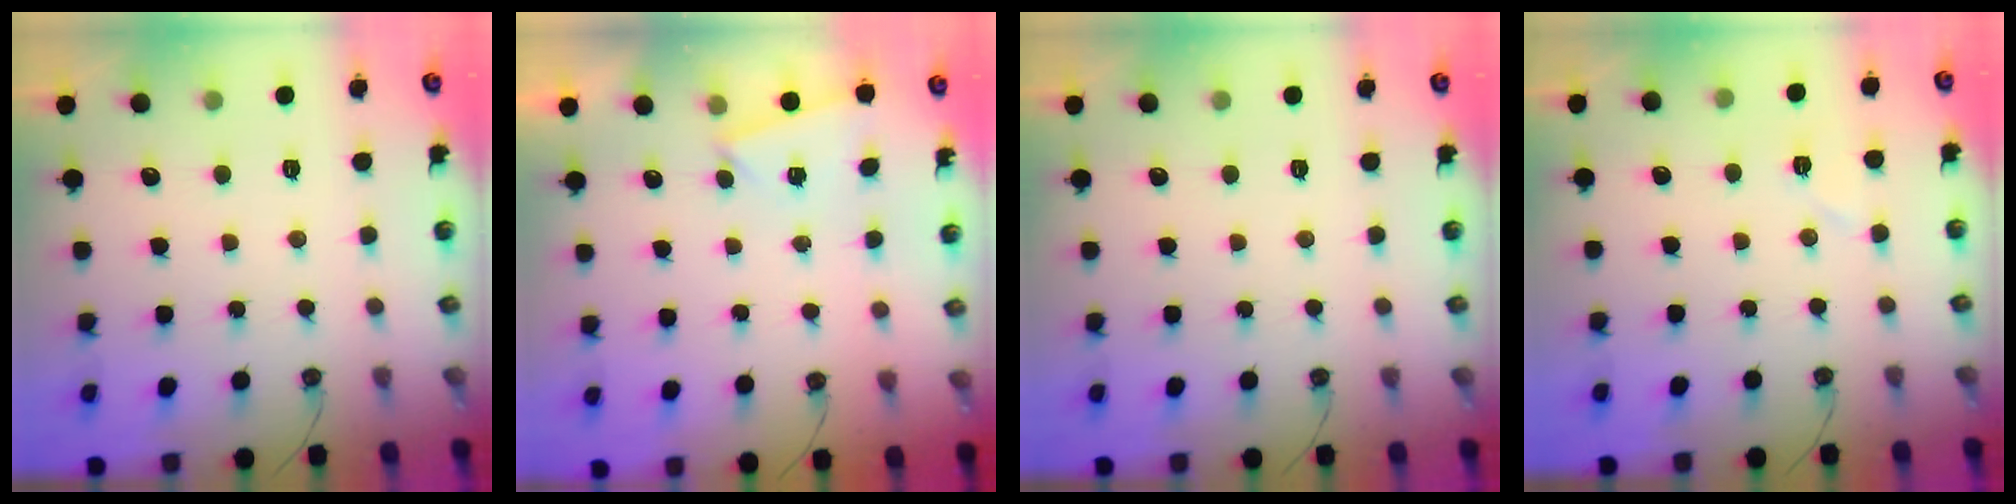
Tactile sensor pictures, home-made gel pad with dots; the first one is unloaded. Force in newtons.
{"total": 2.1, "press": 1.7, "slide": 1.3}
{"total": 0.0}
{"total": 5.4, "press": 4.7, "slide": 2.6}